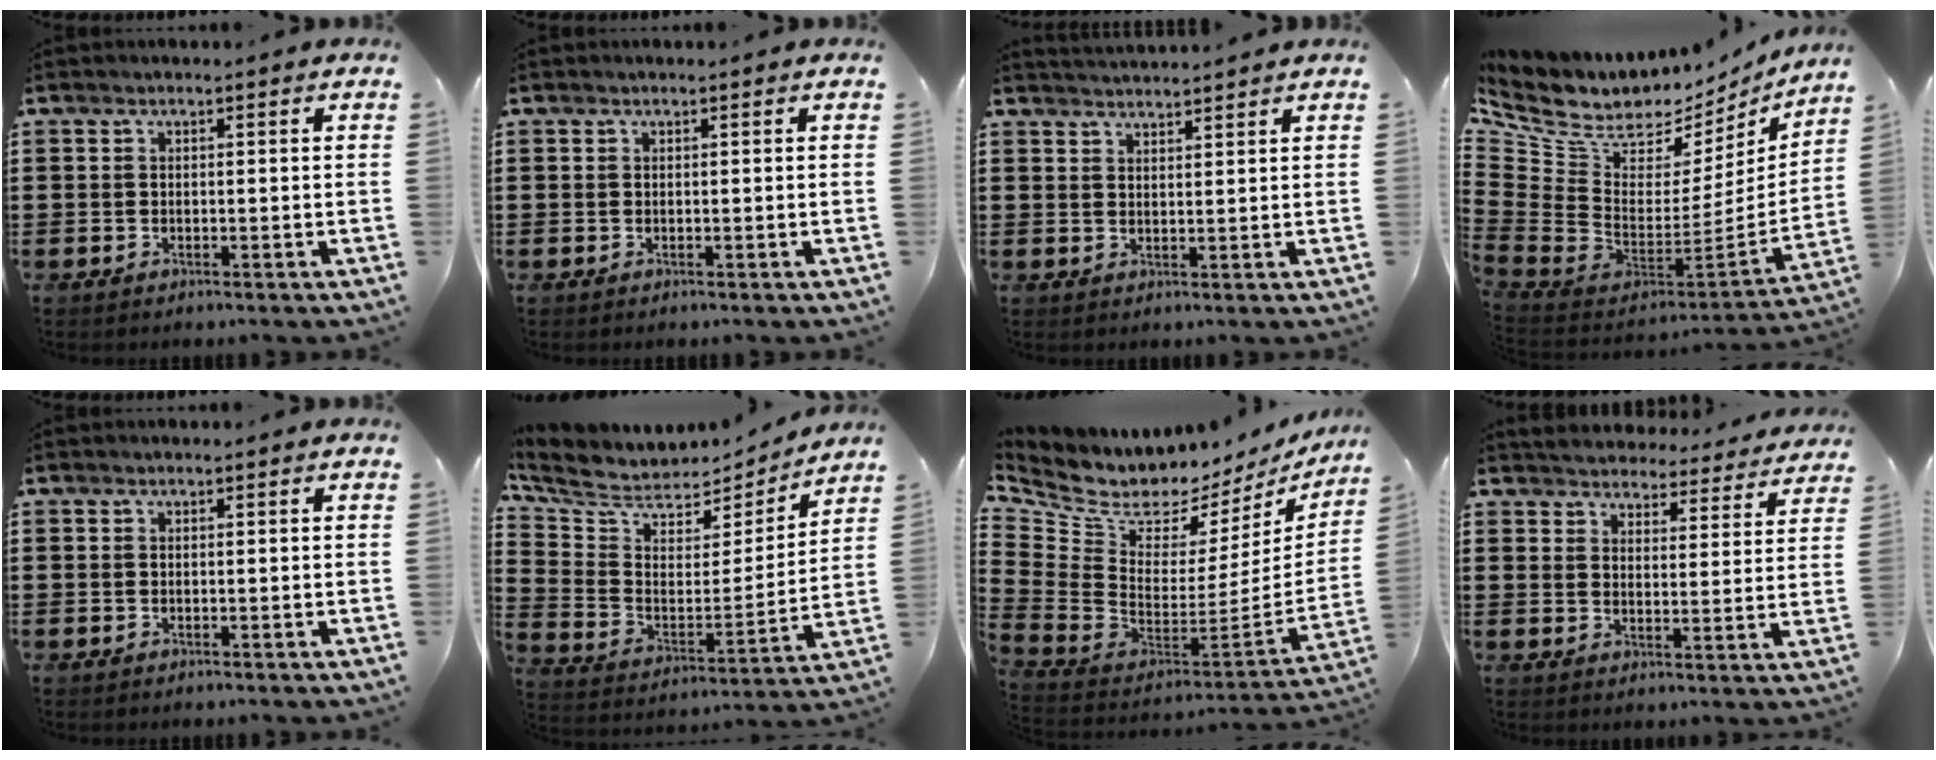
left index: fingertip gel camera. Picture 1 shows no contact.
{"total": 0.0}
{"total": 2.3, "force": [2.3, -0.3, -0.2], "torque": [-0.003, -0.006, 0.044]}
{"total": 7.5, "force": [5.6, 4.1, 2.9], "torque": [-0.112, -0.064, 0.096]}
{"total": 0.0}
{"total": 6.0, "force": [5.1, 2.6, 1.7], "torque": [-0.066, -0.043, 0.087]}
{"total": 5.9, "force": [4.8, 2.8, 1.8], "torque": [-0.075, -0.061, 0.082]}
{"total": 4.2, "force": [4.2, 0.0, -0.4], "torque": [-0.010, -0.038, 0.068]}